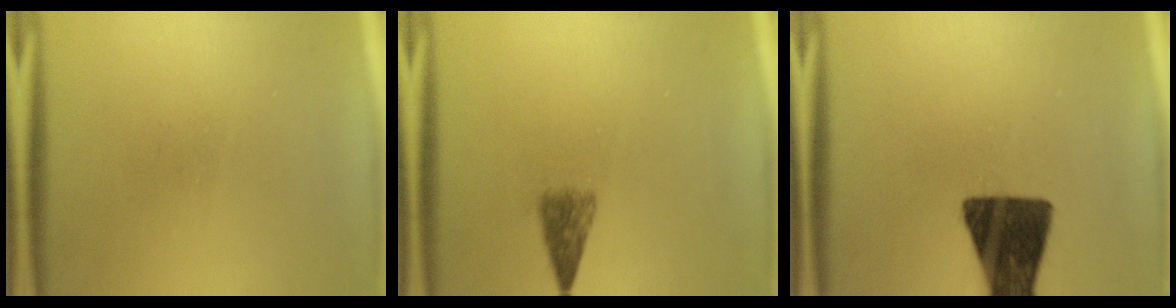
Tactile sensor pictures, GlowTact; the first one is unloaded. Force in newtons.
{"total": 2.9}
{"total": 14.8}